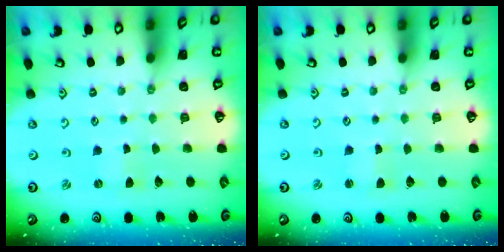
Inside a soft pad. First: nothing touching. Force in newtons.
{"total": 1.4, "press": 1.4, "slide": 0.0}